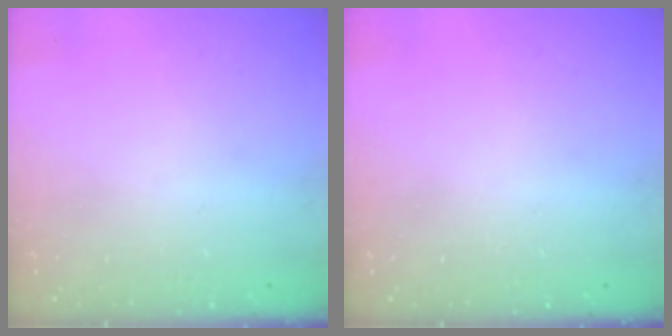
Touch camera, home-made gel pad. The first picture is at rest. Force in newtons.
{"total": 0.0}